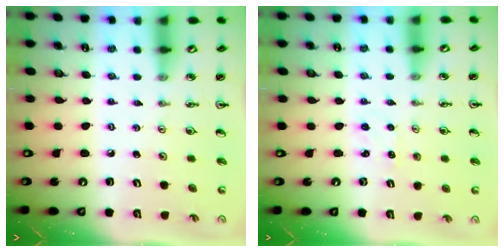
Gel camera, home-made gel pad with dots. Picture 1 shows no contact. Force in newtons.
{"total": 2.2, "press": 2.2, "slide": 0.3}